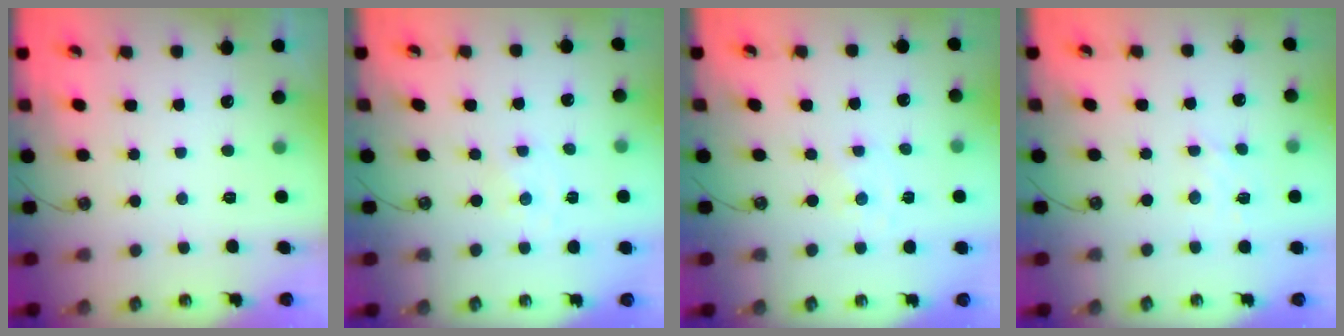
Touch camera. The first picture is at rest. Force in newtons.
{"total": 0.0}
{"total": 0.0}
{"total": 3.4, "press": 3.3, "slide": 0.3}